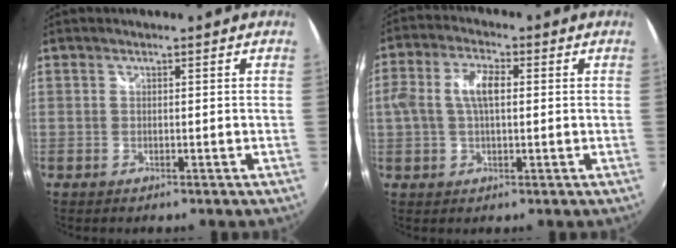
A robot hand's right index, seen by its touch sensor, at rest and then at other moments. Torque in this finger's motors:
{"motor_torque": [0.42, 0.14, 0.18, 0.11]}